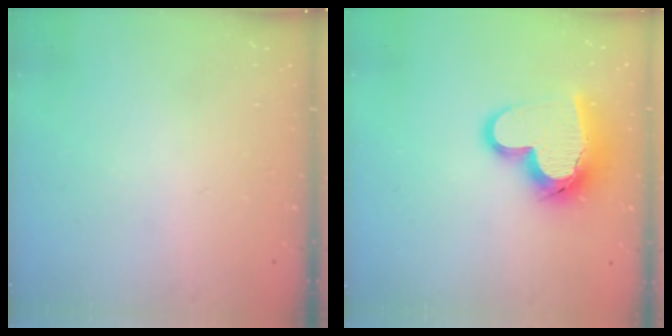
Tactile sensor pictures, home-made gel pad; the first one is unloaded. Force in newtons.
{"total": 16.9, "press": 16.7, "slide": 2.4}